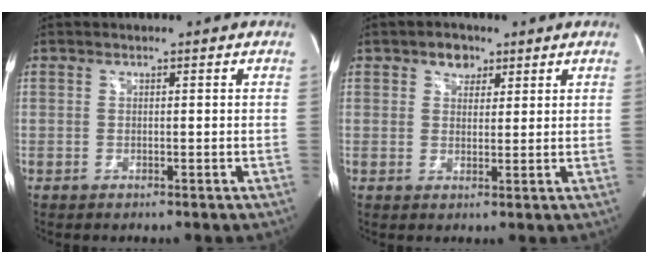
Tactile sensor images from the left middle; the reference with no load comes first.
{"total": 3.3, "force": [1.9, 2.3, 1.3], "torque": [-0.019, 0.007, 0.030]}